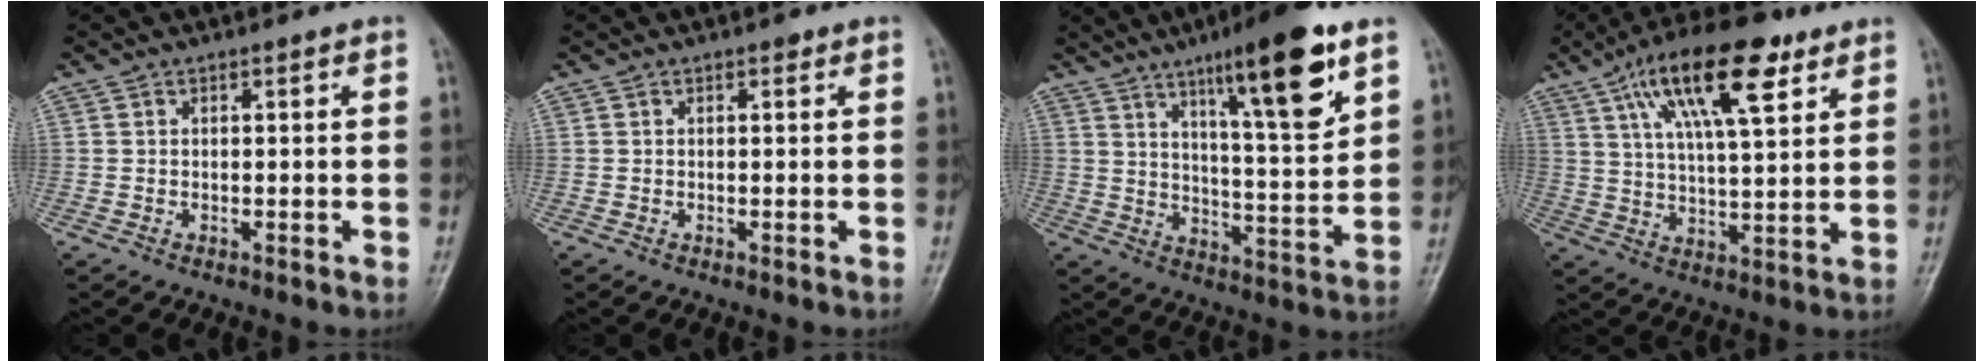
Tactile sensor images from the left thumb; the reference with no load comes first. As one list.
[{"total": 0.6, "force": [0.3, 0.4, 0.3], "torque": [0.000, 0.000, 0.000]}, {"total": 16.6, "force": [9.3, 3.1, 13.4], "torque": [-0.191, -0.048, 0.148]}, {"total": 17.7, "force": [8.8, 6.2, 14.0], "torque": [-0.216, -0.014, 0.147]}]